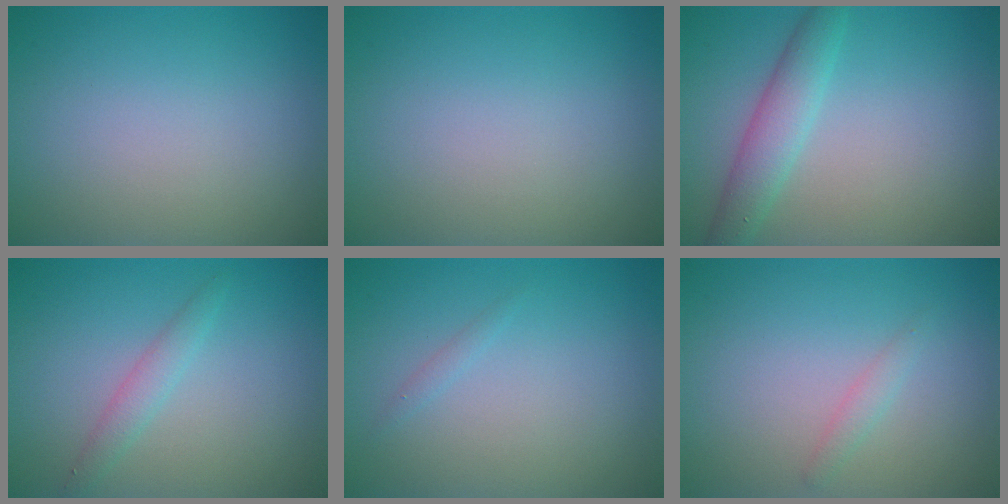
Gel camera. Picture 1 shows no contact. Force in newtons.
{"total": 0.0}
{"total": 3.2, "press": 3.2, "slide": 0.1}
{"total": 1.6, "press": 1.6, "slide": 0.0}
{"total": 0.5, "press": 0.5, "slide": 0.0}
{"total": 0.9, "press": 0.9, "slide": 0.0}